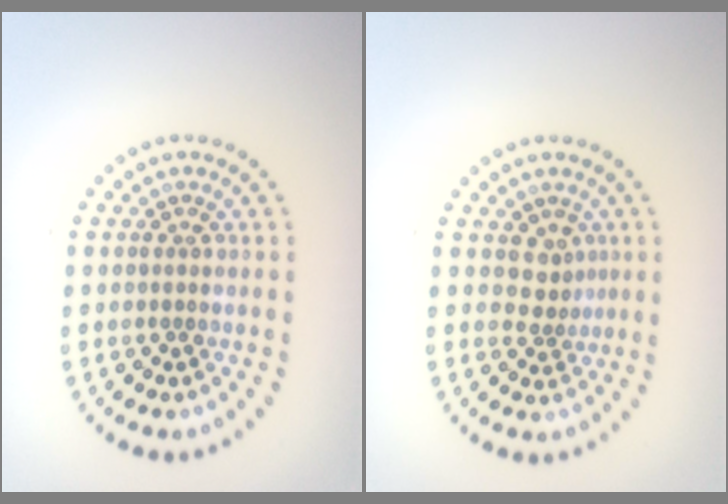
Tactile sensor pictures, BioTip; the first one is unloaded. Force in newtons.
{"total": 1.9, "press": 1.2, "slide": 1.4}